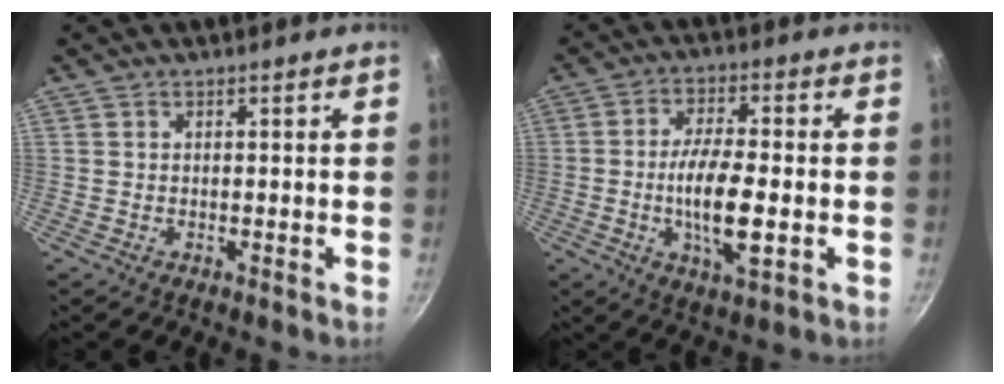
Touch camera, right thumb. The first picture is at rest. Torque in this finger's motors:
{"motor_torque": [2.83, 2.18, 1.74, -1.04, 0.70]}